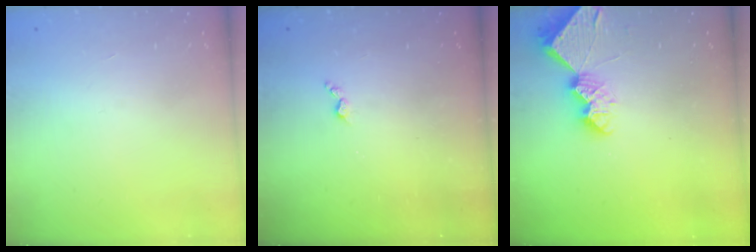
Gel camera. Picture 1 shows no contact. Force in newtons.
{"total": 3.0, "press": 2.9, "slide": 0.6}
{"total": 8.8, "press": 8.8, "slide": 1.0}